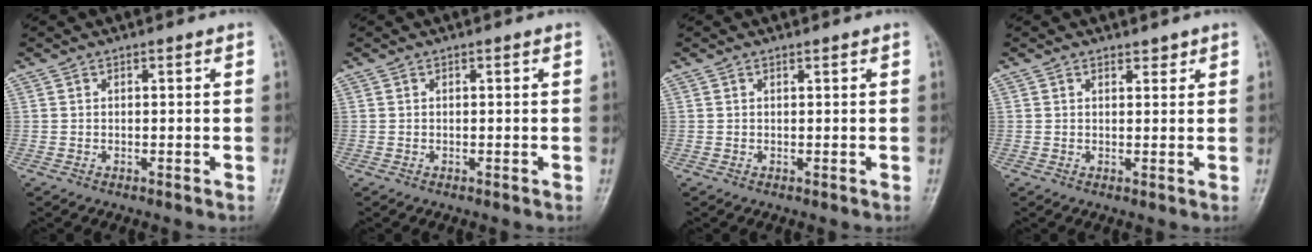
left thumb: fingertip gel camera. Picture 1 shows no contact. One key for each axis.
{"total": 0.0}
{"total": 0.0}
{"total": 1.5, "fx": 1.2, "fy": 0.8, "fz": 0.4, "tx": 0.005, "ty": -0.008, "tz": 0.015}